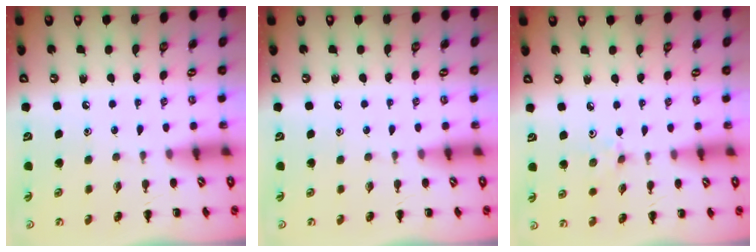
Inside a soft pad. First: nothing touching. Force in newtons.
{"total": 0.0}
{"total": 1.9, "press": 1.8, "slide": 0.7}